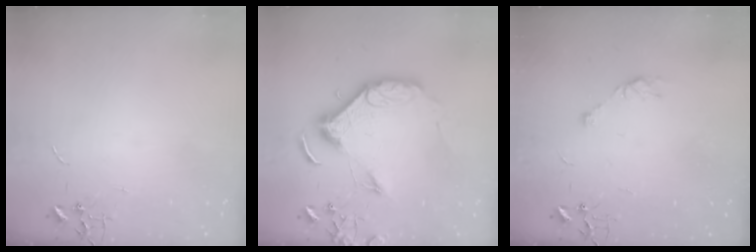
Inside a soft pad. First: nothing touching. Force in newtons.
{"total": 13.0, "press": 12.8, "slide": 1.9}
{"total": 5.0, "press": 4.9, "slide": 0.7}